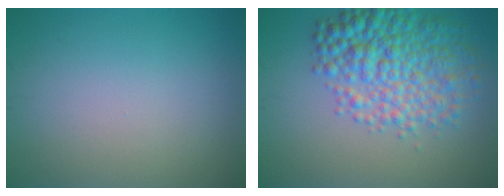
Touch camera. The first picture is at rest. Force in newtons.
{"total": 7.1, "press": 7.1, "slide": 0.1}